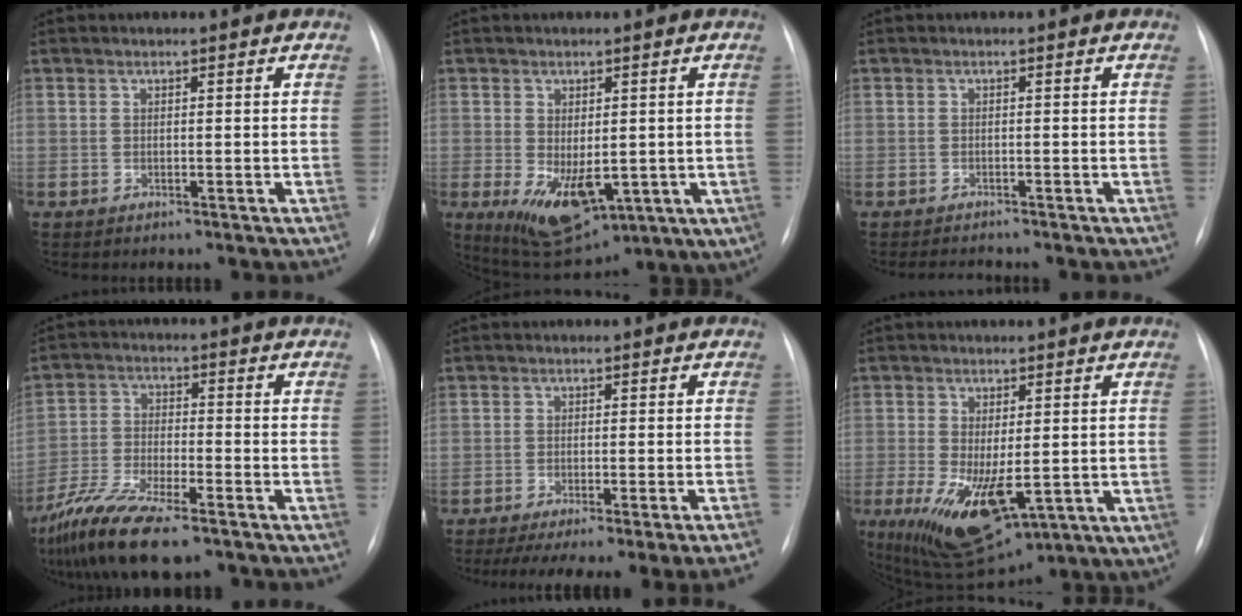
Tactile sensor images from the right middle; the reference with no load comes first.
{"total": 13.3, "force": [-3.7, 6.7, 10.8], "torque": [-0.158, -0.019, -0.034]}
{"total": 1.7, "force": [-1.6, 0.0, 0.2], "torque": [-0.007, -0.011, -0.022]}
{"total": 12.5, "force": [-8.9, 2.9, 8.3], "torque": [-0.163, -0.025, -0.163]}
{"total": 13.6, "force": [-11.1, -0.9, 7.9], "torque": [-0.081, -0.026, -0.151]}
{"total": 14.6, "force": [-3.4, 6.4, 12.7], "torque": [-0.220, -0.032, -0.030]}